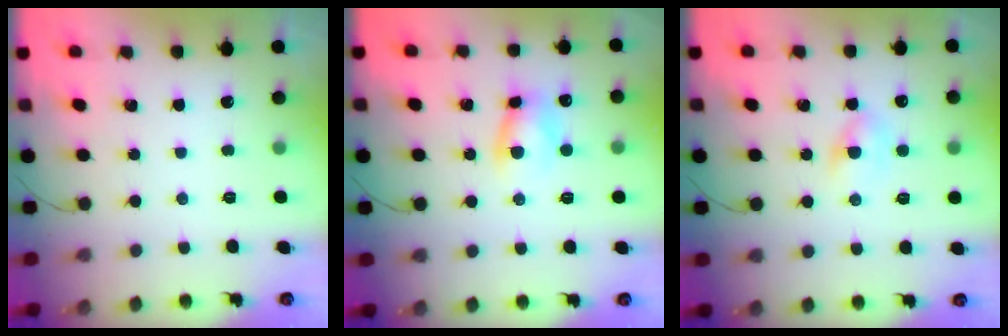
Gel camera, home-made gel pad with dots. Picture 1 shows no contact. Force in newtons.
{"total": 6.9, "press": 6.8, "slide": 0.3}
{"total": 2.9, "press": 2.8, "slide": 0.8}